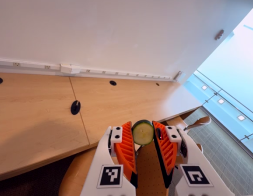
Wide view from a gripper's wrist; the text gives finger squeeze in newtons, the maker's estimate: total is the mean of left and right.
{"total": 9.0, "left": 9.0, "right": 8.9}